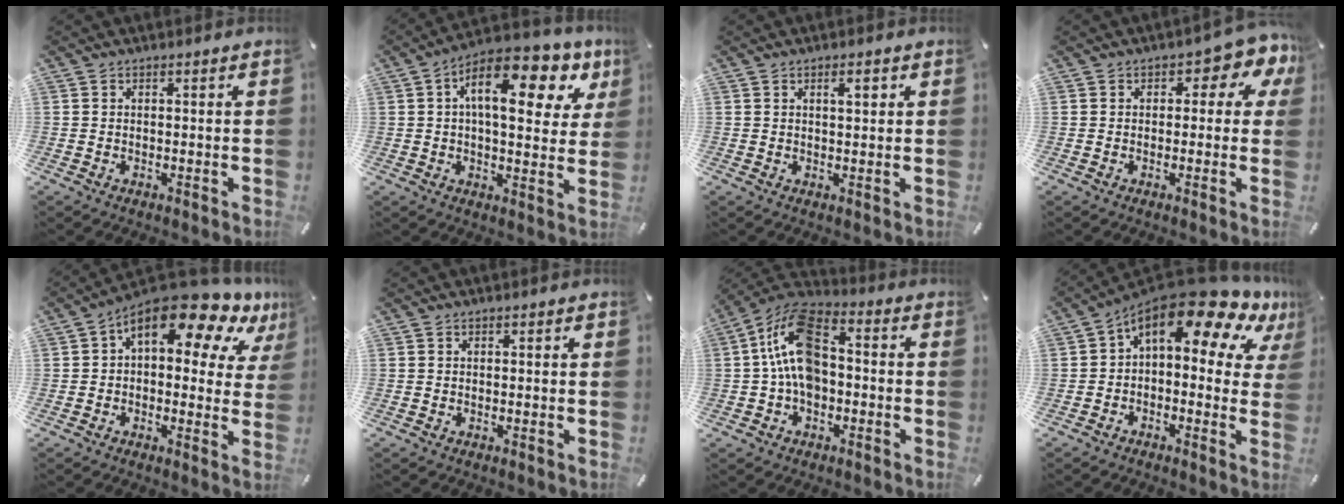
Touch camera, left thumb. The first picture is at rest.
{"total": 15.7, "force": [6.6, 7.1, 12.4], "torque": [-0.194, -0.025, 0.107]}
{"total": 2.5, "force": [1.1, 0.9, 2.1], "torque": [-0.027, -0.001, 0.015]}
{"total": 5.8, "force": [2.2, 3.2, 4.2], "torque": [-0.049, -0.009, 0.031]}
{"total": 15.9, "force": [9.4, 6.7, 10.9], "torque": [-0.176, -0.061, 0.159]}
{"total": 0.0}
{"total": 13.2, "force": [0.0, 8.5, 10.1], "torque": [-0.224, 0.008, -0.002]}
{"total": 15.7, "force": [9.1, 5.6, 11.6], "torque": [-0.184, -0.074, 0.146]}